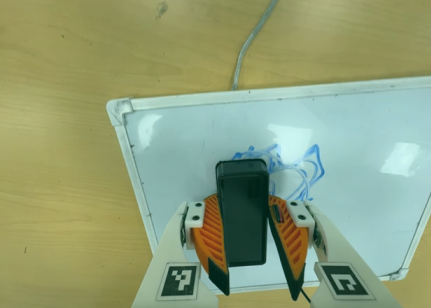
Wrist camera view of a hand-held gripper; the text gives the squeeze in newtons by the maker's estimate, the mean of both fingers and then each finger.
{"total": 12.5, "left": 14.1, "right": 10.9}